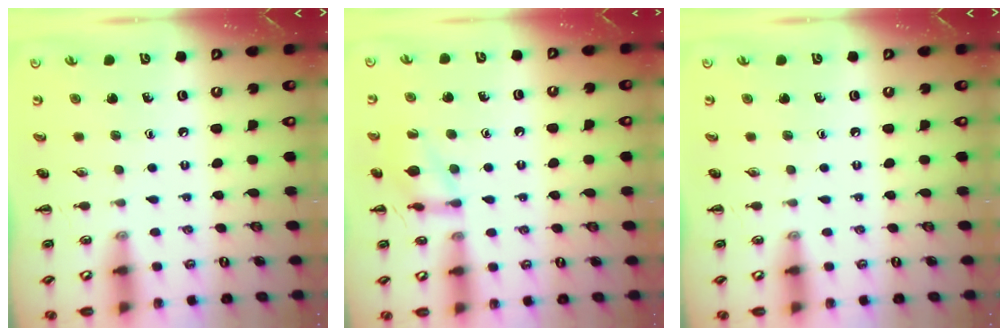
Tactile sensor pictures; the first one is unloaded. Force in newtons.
{"total": 11.9, "press": 11.9, "slide": 0.9}
{"total": 0.0}